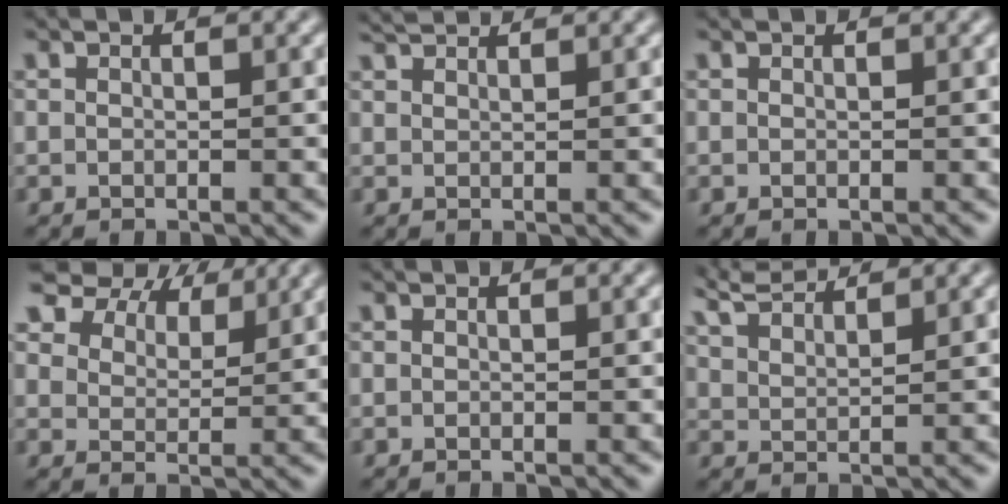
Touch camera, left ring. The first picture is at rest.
{"total": 1.8, "force": [1.8, 0.0, 0.4], "torque": [-0.007, 0.007, 0.031]}
{"total": 0.0}
{"total": 8.8, "force": [7.4, 3.7, 2.9], "torque": [-0.073, -0.009, 0.146]}
{"total": 0.0}
{"total": 4.1, "force": [3.9, 0.4, 1.2], "torque": [-0.026, 0.014, 0.072]}